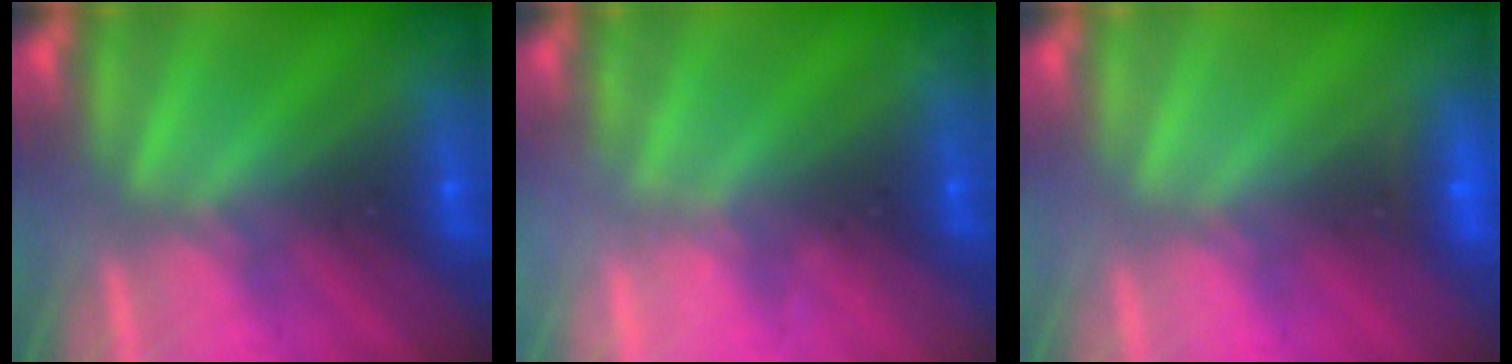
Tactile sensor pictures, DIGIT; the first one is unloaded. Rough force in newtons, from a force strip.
{"total": 2.3}
{"total": 1.9}